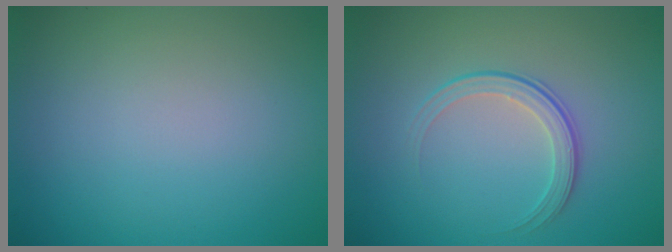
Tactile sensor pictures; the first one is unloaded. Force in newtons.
{"total": 2.1, "press": 1.5, "slide": 1.5}